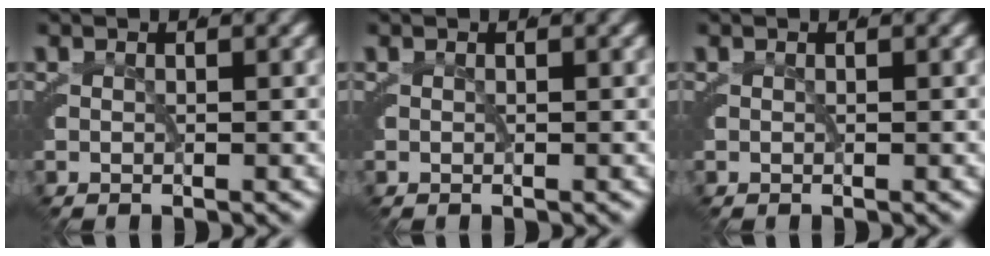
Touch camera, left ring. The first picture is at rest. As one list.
[{"total": 0.0}, {"total": 0.0}]